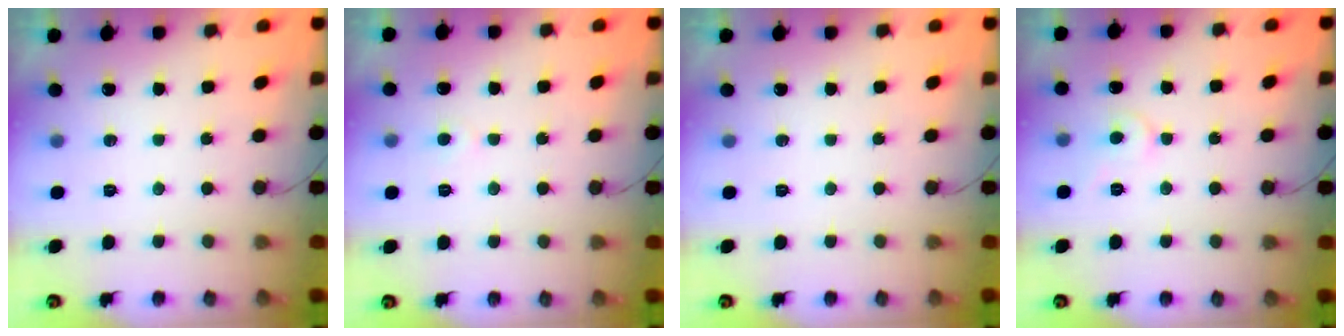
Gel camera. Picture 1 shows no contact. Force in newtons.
{"total": 2.1, "press": 2.1, "slide": 0.3}
{"total": 0.0}
{"total": 4.4, "press": 4.4, "slide": 0.6}